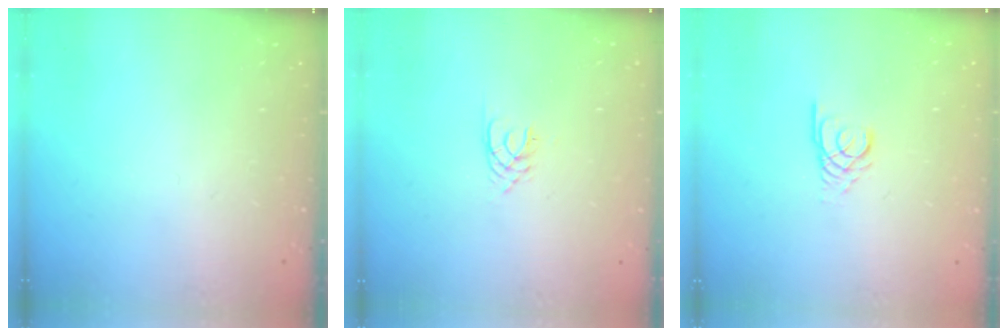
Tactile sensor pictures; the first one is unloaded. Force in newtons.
{"total": 1.7, "press": 1.7, "slide": 0.2}
{"total": 2.5, "press": 2.5, "slide": 0.2}